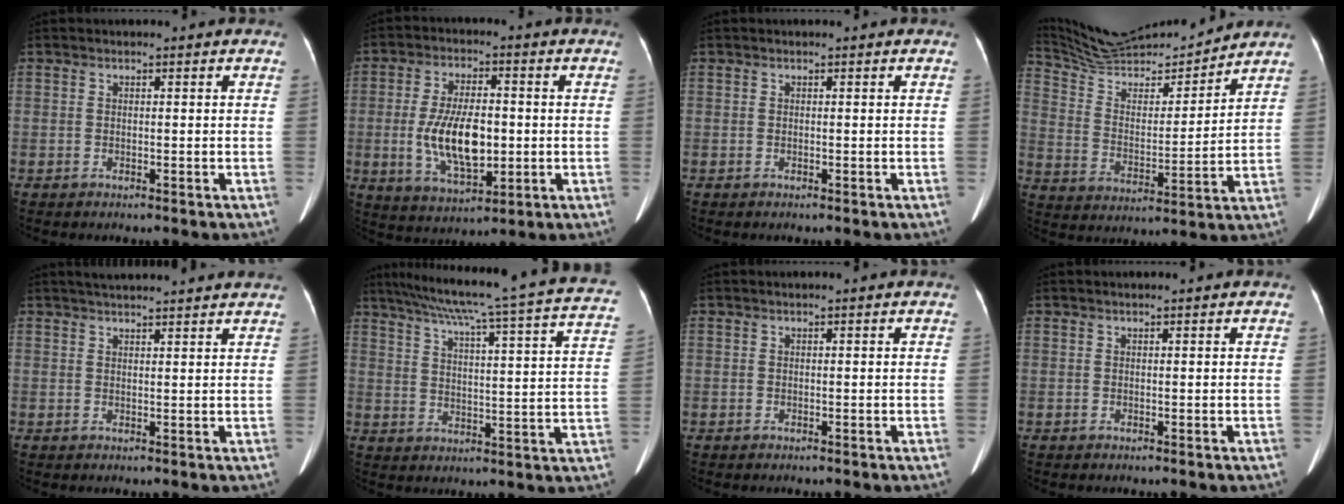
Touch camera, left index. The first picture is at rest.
{"total": 10.8, "force": [-1.3, 4.5, 9.7], "torque": [-0.199, -0.010, -0.016]}
{"total": 0.0}
{"total": 17.0, "force": [16.2, 1.8, 4.8], "torque": [-0.098, -0.006, 0.277]}
{"total": 10.0, "force": [9.2, 0.1, 3.9], "torque": [-0.059, 0.030, 0.115]}
{"total": 25.7, "force": [20.7, 0.9, 15.2], "torque": [-0.238, -0.018, 0.258]}
{"total": 0.0}
{"total": 0.8, "force": [0.7, 0.1, 0.4], "torque": [-0.007, 0.012, 0.011]}